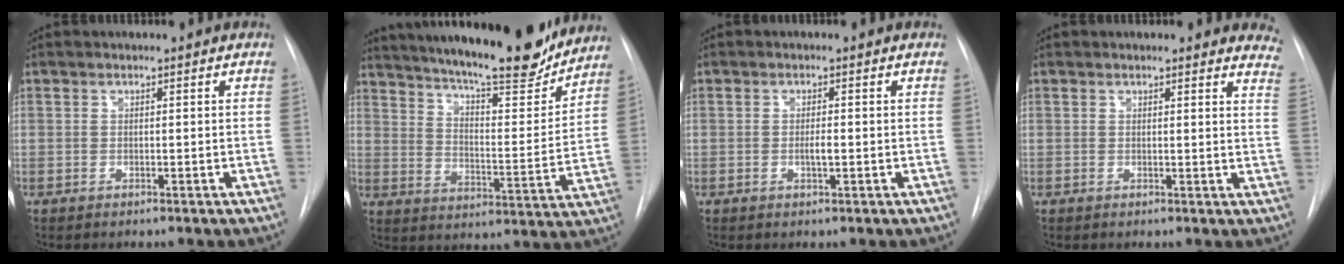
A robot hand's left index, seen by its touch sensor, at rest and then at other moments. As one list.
[{"total": 22.4, "force": [19.6, 3.2, 10.5], "torque": [-0.172, -0.036, 0.271]}, {"total": 1.6, "force": [-0.8, 0.2, 1.4], "torque": [-0.027, -0.006, -0.013]}, {"total": 9.4, "force": [8.9, 2.1, 2.2], "torque": [0.012, -0.039, 0.060]}]